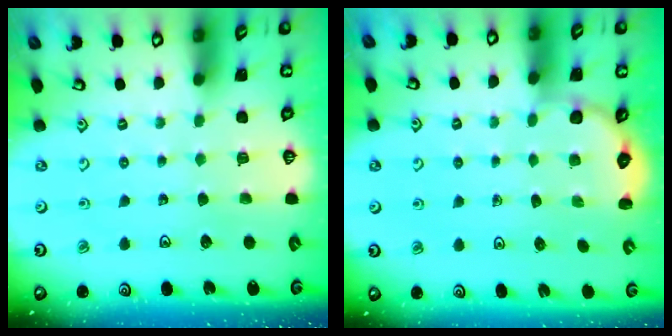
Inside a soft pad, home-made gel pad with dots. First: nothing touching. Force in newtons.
{"total": 3.0, "press": 2.6, "slide": 1.4}